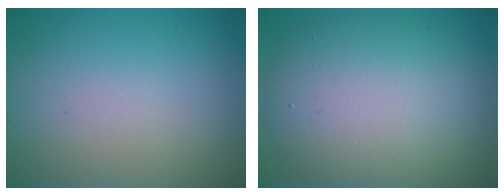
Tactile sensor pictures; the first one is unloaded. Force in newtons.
{"total": 10.4, "press": 10.3, "slide": 0.7}